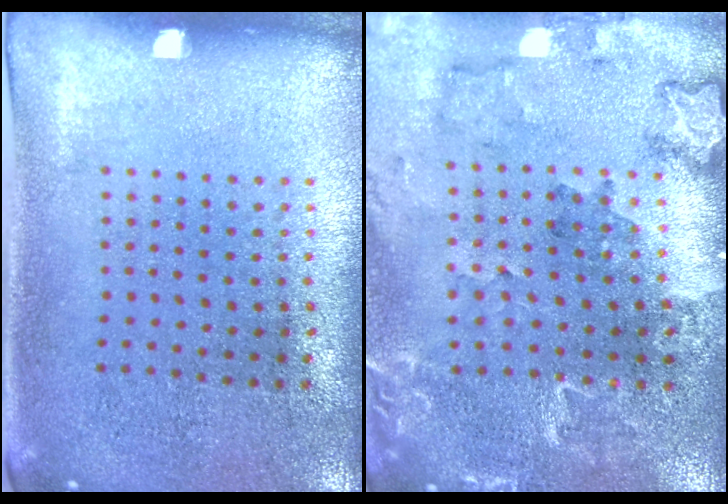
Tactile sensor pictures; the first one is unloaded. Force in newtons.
{"total": 1.8, "press": 1.8, "slide": 0.2}